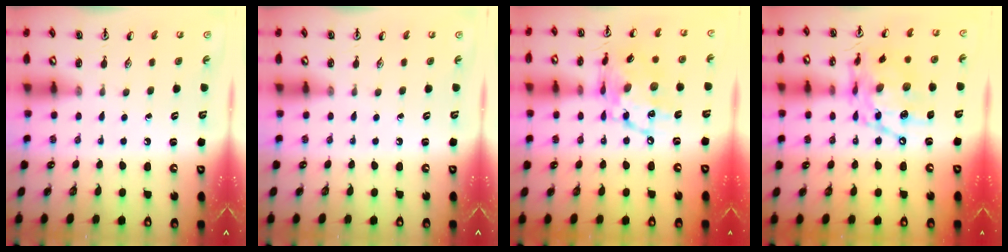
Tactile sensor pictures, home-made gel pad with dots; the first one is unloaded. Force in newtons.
{"total": 0.0}
{"total": 16.0, "press": 15.9, "slide": 1.7}
{"total": 16.2, "press": 16.2, "slide": 1.4}